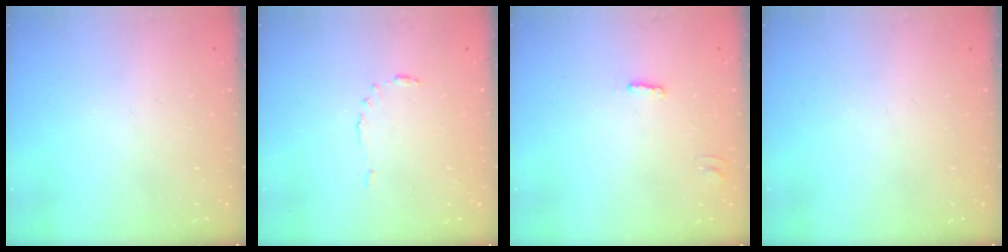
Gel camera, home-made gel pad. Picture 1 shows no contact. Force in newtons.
{"total": 3.8, "press": 3.8, "slide": 0.4}
{"total": 3.2, "press": 3.2, "slide": 0.5}
{"total": 0.0}